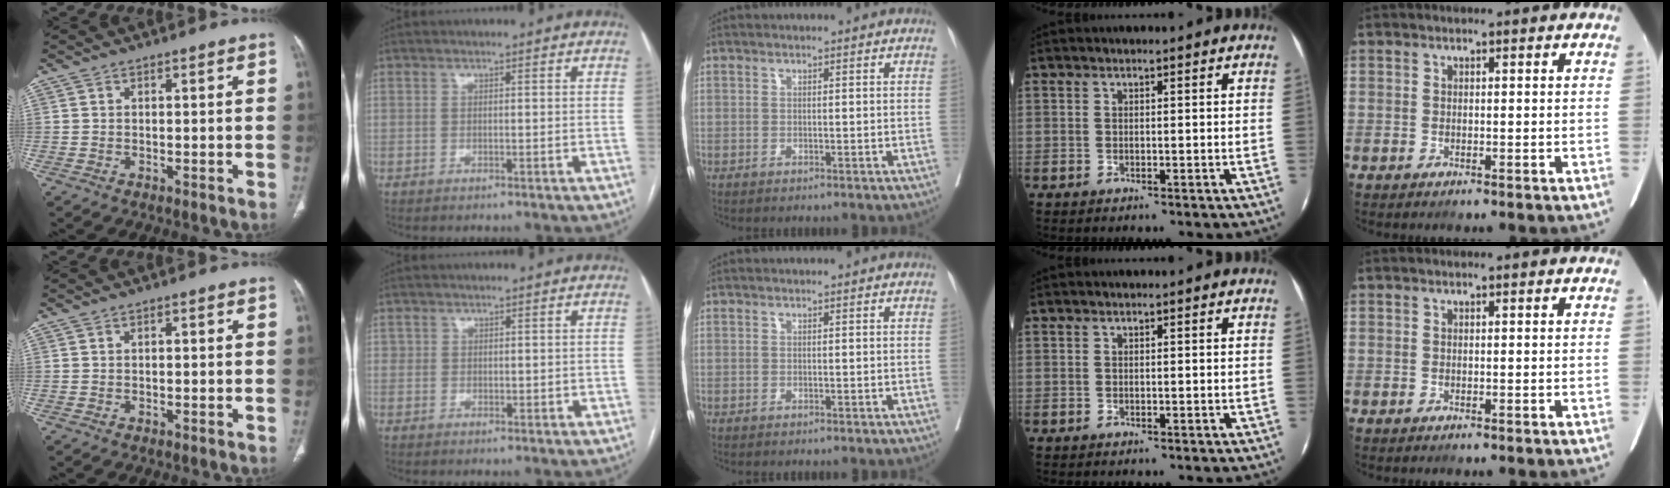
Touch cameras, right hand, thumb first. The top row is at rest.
{"thumb": {"total": 0.6, "force": [0.1, 0.3, 0.5], "torque": [-0.010, 0.001, 0.001]}, "index": {"total": 1.6, "force": [0.6, 1.4, 0.5], "torque": [0.000, -0.002, 0.009]}}